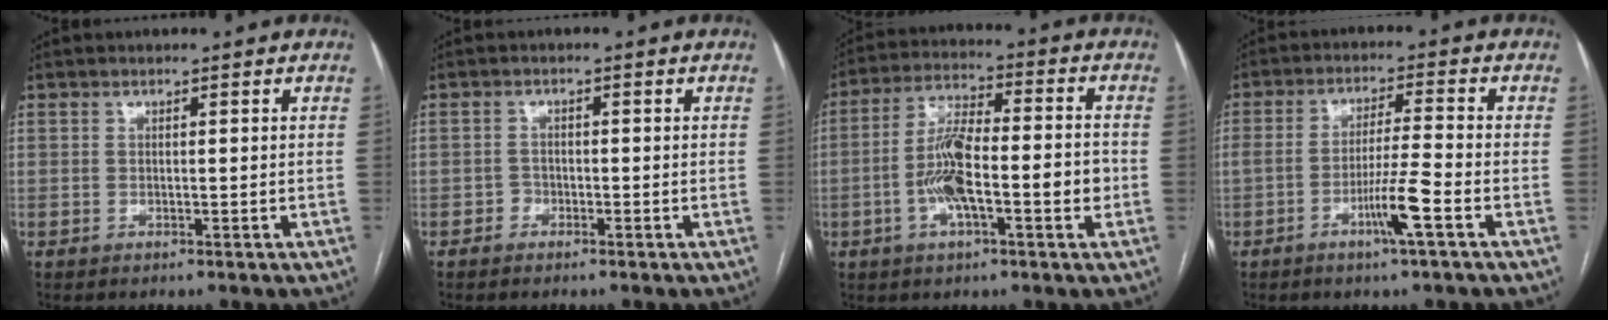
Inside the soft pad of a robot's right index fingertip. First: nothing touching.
{"total": 1.3, "force": [-0.8, 0.9, 0.2], "torque": [0.003, 0.006, -0.019]}
{"total": 11.7, "force": [-2.6, 3.2, 10.9], "torque": [-0.202, 0.024, -0.045]}
{"total": 6.8, "force": [-3.2, -0.5, 6.0], "torque": [-0.115, -0.002, -0.059]}